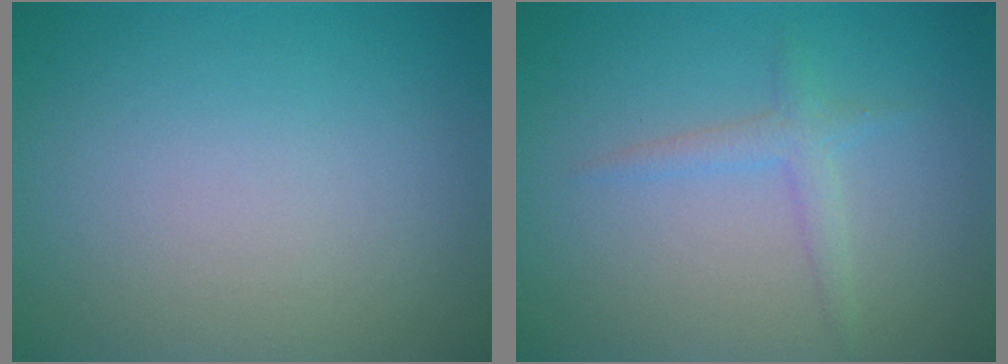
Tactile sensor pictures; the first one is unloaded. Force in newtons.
{"total": 1.6, "press": 1.6, "slide": 0.1}